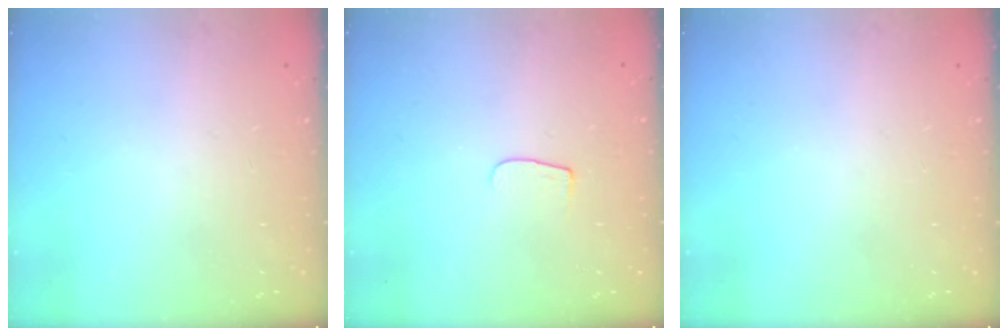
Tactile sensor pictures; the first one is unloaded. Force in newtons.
{"total": 3.8, "press": 3.8, "slide": 0.5}
{"total": 0.0}